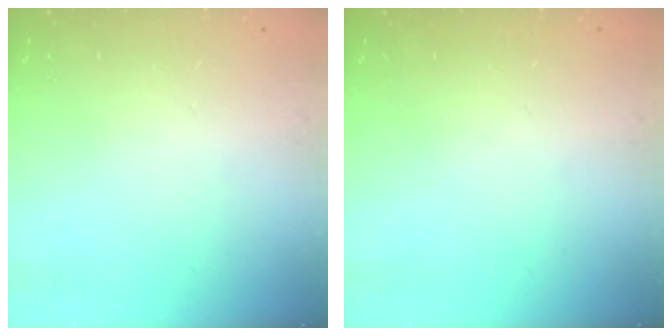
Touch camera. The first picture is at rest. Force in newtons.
{"total": 0.0}